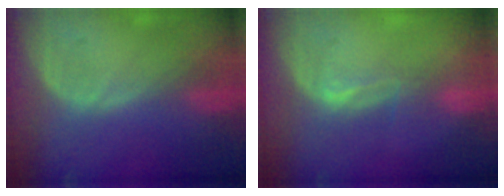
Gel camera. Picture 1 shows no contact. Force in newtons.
{"total": 2.2, "press": 1.7, "slide": 1.4}